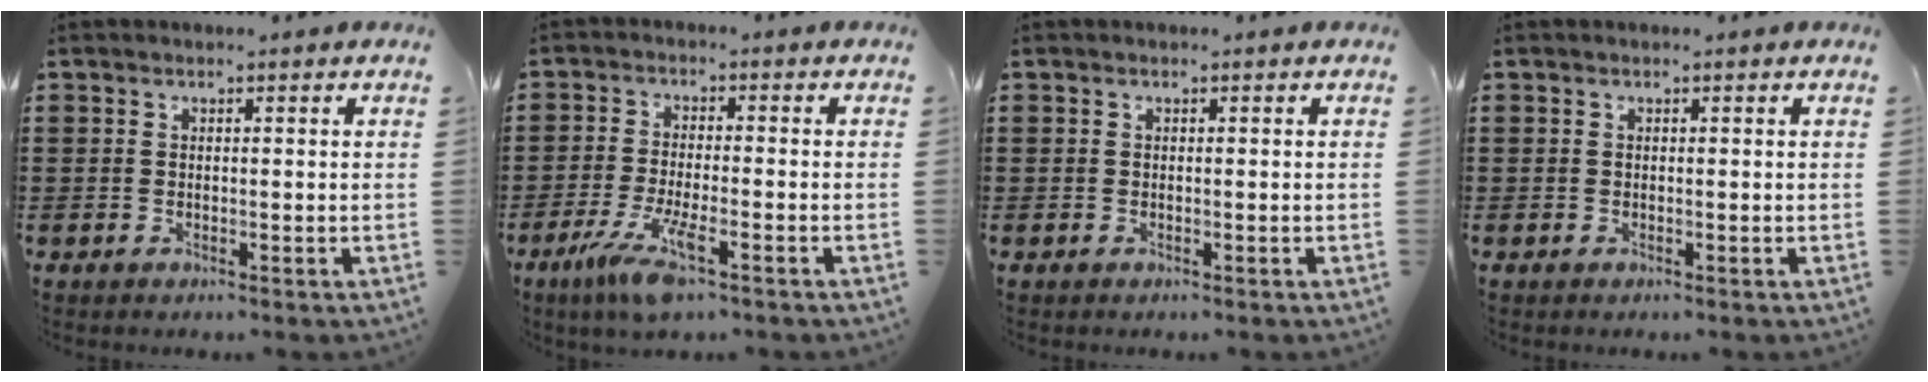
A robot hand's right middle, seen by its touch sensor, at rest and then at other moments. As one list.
[{"total": 7.2, "force": [-3.7, 1.1, 6.1], "torque": [-0.137, -0.021, -0.071]}, {"total": 0.0}, {"total": 0.0}]